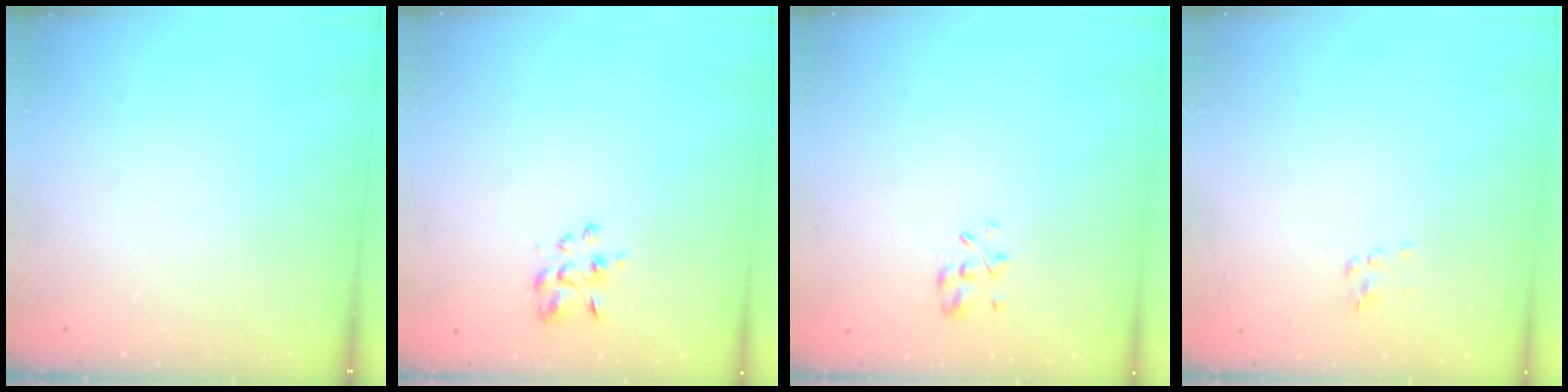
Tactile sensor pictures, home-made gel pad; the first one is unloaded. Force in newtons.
{"total": 3.8, "press": 3.6, "slide": 1.0}
{"total": 2.8, "press": 2.6, "slide": 1.0}
{"total": 4.2, "press": 4.1, "slide": 0.9}